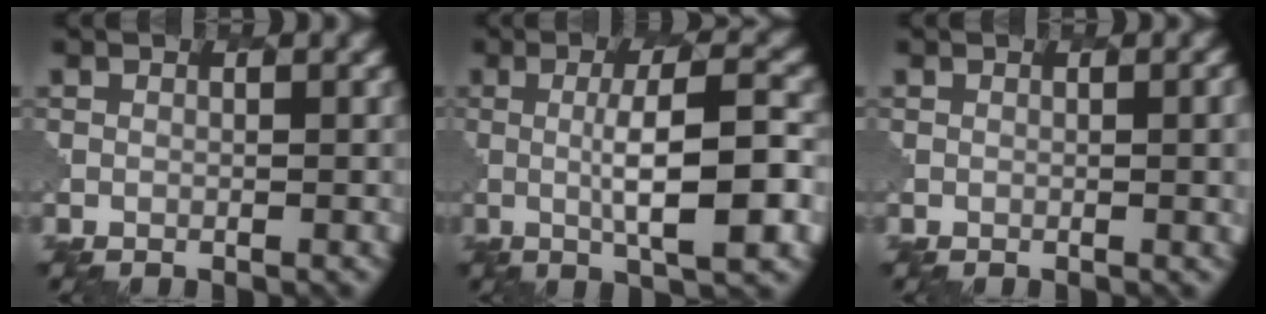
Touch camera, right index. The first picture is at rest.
{"total": 7.4, "force": [0.3, 1.6, 7.2], "torque": [-0.113, 0.001, 0.000]}
{"total": 2.8, "force": [0.2, 1.0, 2.7], "torque": [-0.023, 0.003, 0.000]}